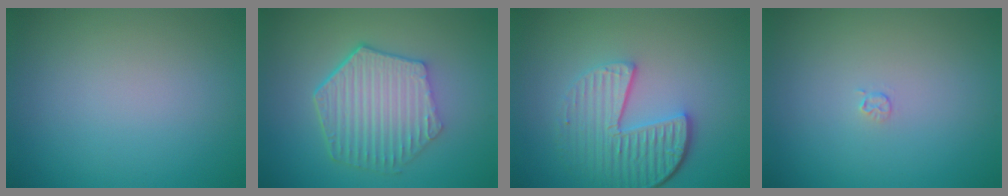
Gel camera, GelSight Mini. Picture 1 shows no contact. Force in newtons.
{"total": 6.1, "press": 4.5, "slide": 4.0}
{"total": 5.5, "press": 4.1, "slide": 3.6}
{"total": 0.6, "press": 0.3, "slide": 0.6}